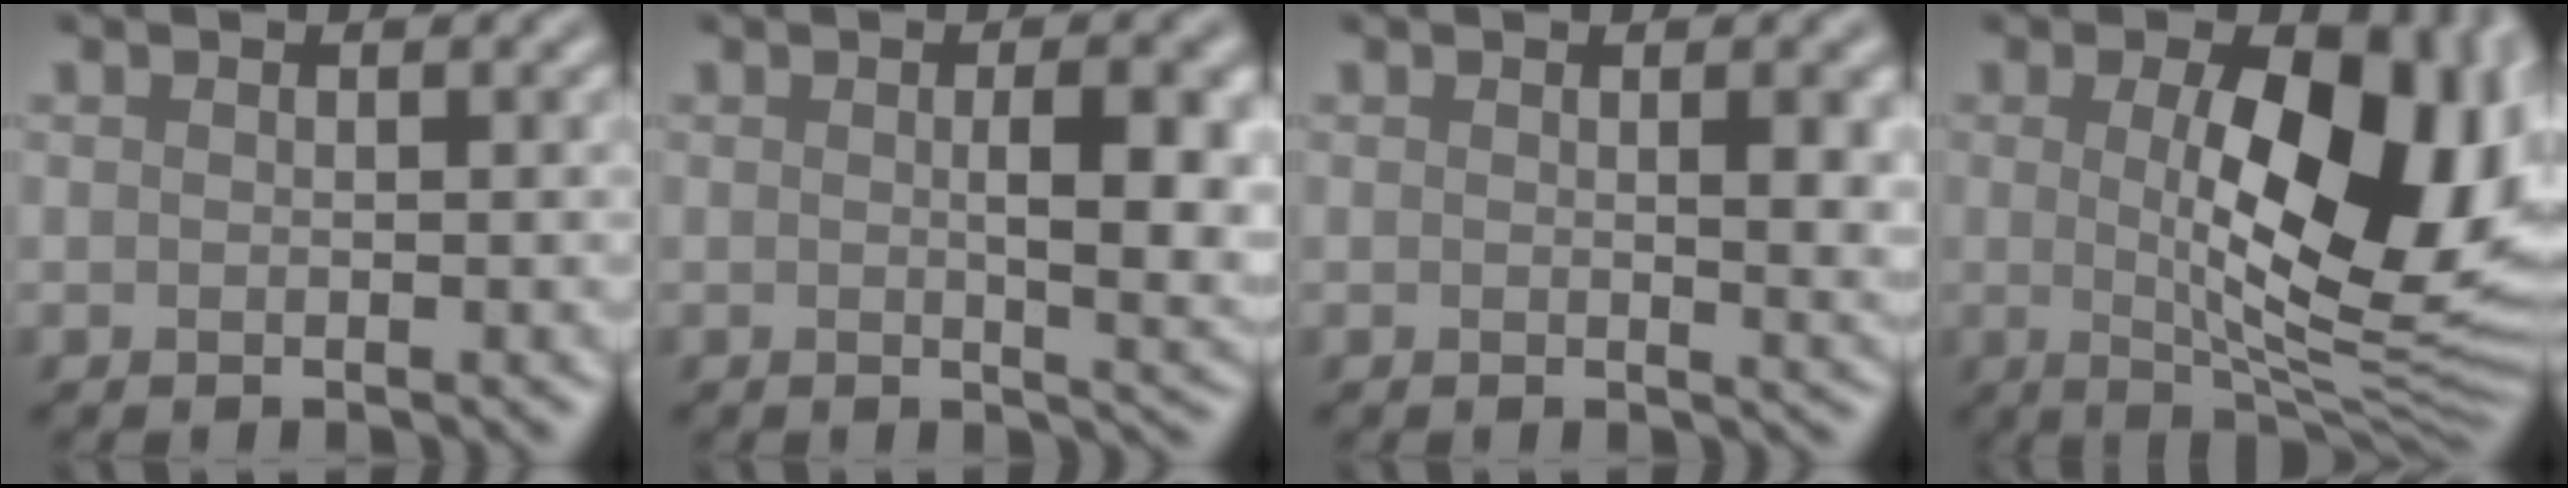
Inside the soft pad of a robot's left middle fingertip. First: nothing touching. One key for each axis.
{"total": 5.6, "fx": 0.4, "fy": 1.5, "fz": 5.3, "tx": -0.070, "ty": -0.002, "tz": 0.011}
{"total": 2.7, "fx": 0.5, "fy": 0.6, "fz": 2.6, "tx": -0.031, "ty": -0.004, "tz": 0.008}
{"total": 14.0, "fx": 1.3, "fy": 6.0, "fz": 12.5, "tx": -0.163, "ty": -0.002, "tz": 0.024}